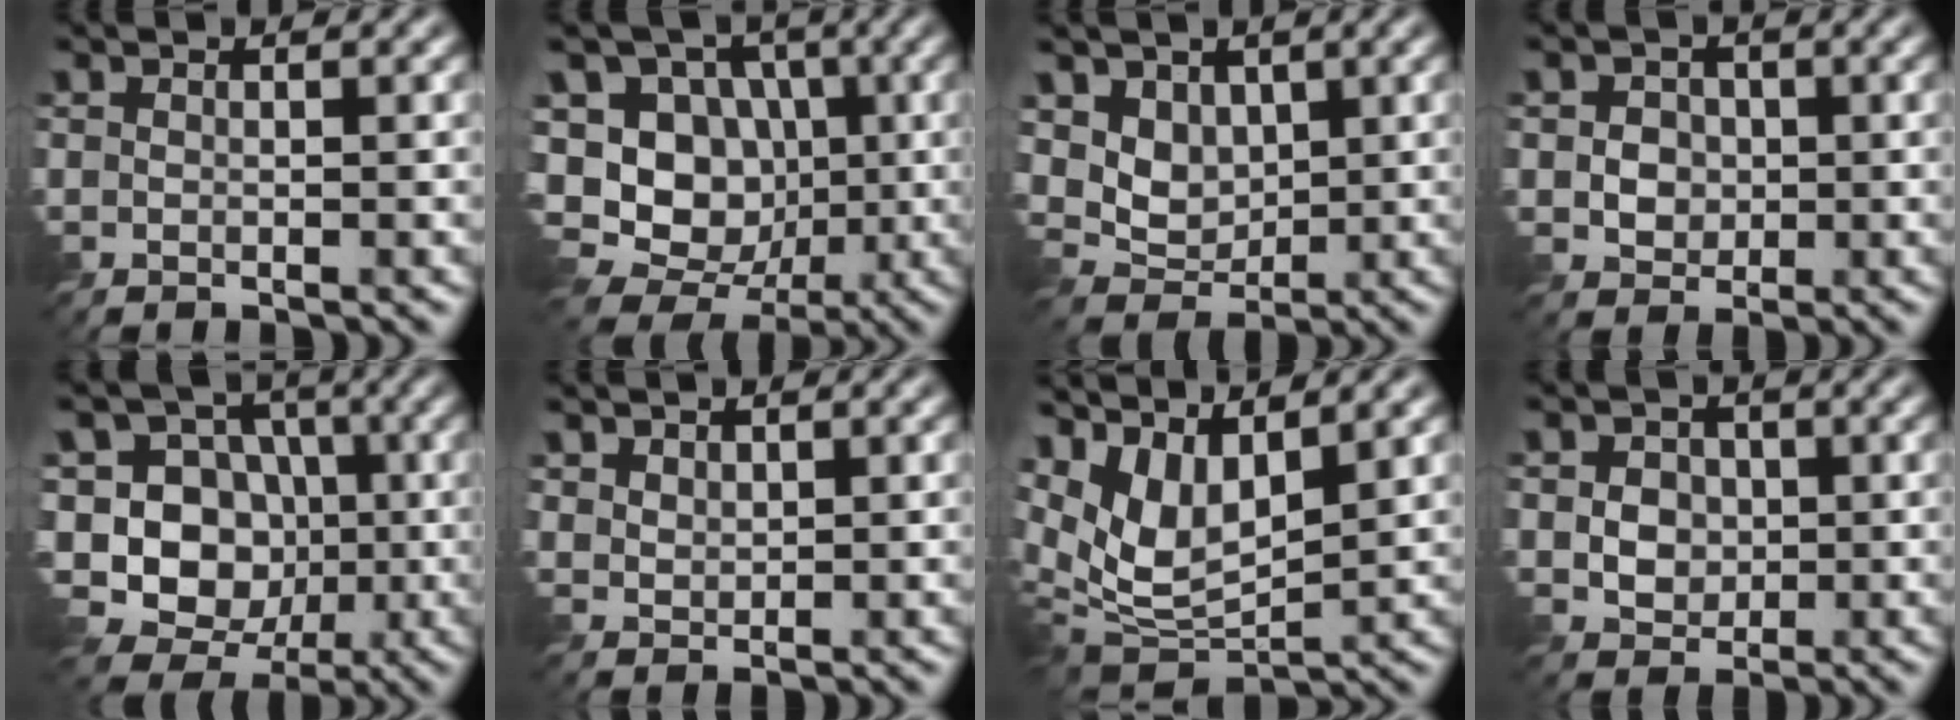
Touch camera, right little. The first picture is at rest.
{"total": 12.8, "force": [-1.3, 11.2, 6.0], "torque": [-0.147, 0.039, -0.044]}
{"total": 4.1, "force": [1.1, 3.2, 2.3], "torque": [-0.052, -0.009, 0.009]}
{"total": 3.4, "force": [0.0, 3.0, 1.7], "torque": [-0.032, 0.007, -0.002]}
{"total": 13.7, "force": [-1.5, 12.3, 5.9], "torque": [-0.154, 0.049, -0.048]}
{"total": 1.6, "force": [1.0, 1.1, 0.5], "torque": [-0.017, -0.004, 0.025]}
{"total": 8.2, "force": [2.7, 4.1, 6.5], "torque": [-0.139, -0.003, 0.046]}
{"total": 4.0, "force": [0.2, 3.4, 2.1], "torque": [-0.042, 0.008, 0.000]}